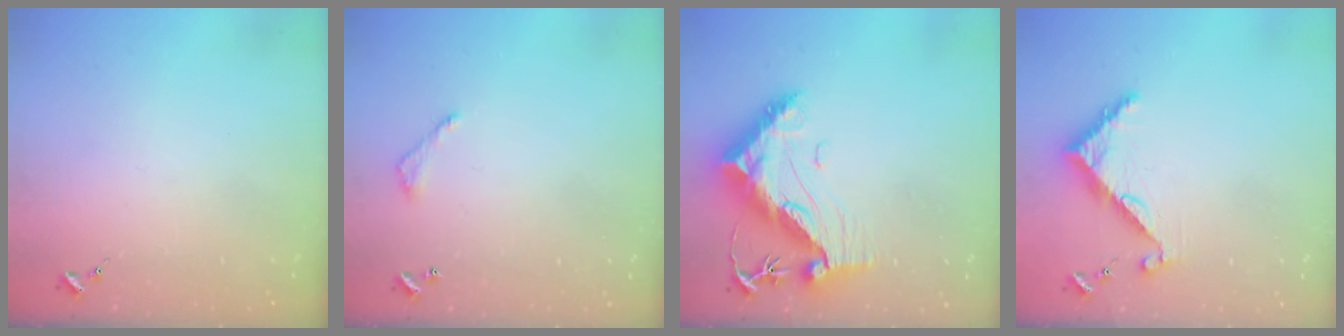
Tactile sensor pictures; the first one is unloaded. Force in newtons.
{"total": 6.0, "press": 6.0, "slide": 0.6}
{"total": 14.8, "press": 14.7, "slide": 1.3}
{"total": 7.3, "press": 7.3, "slide": 0.6}